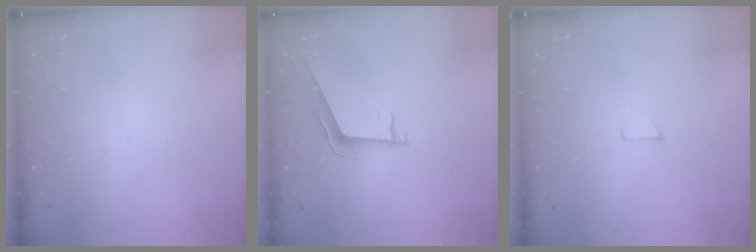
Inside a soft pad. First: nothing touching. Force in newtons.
{"total": 8.4, "press": 7.9, "slide": 2.9}
{"total": 3.2, "press": 3.2, "slide": 0.3}